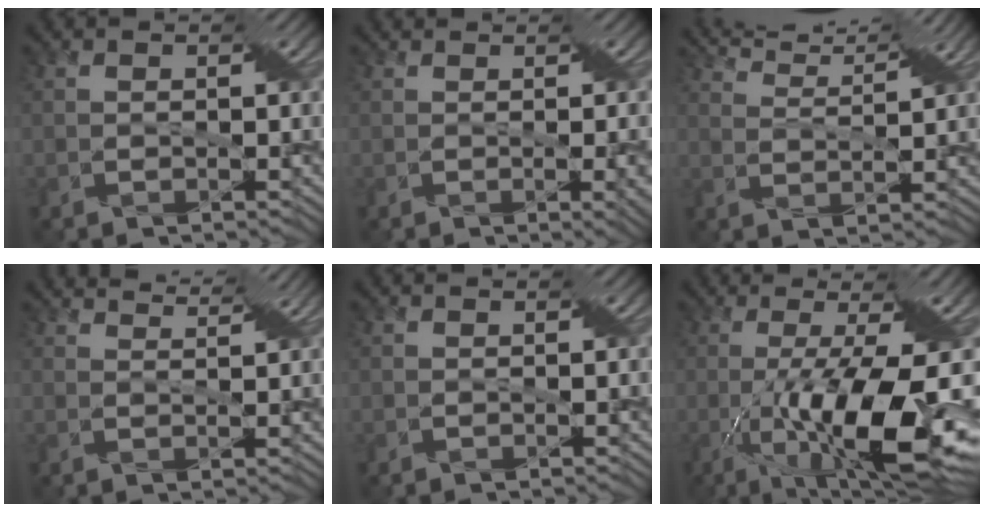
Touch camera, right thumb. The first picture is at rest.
{"total": 3.4, "force": [-0.1, 1.3, 3.2], "torque": [-0.042, -0.008, 0.000]}
{"total": 6.8, "force": [6.5, -0.4, 2.1], "torque": [-0.072, 0.004, 0.116]}
{"total": 4.5, "force": [4.3, 0.1, 1.3], "torque": [-0.038, 0.001, 0.061]}
{"total": 0.0}
{"total": 15.0, "force": [-4.5, 3.0, 14.0], "torque": [-0.240, -0.015, -0.065]}